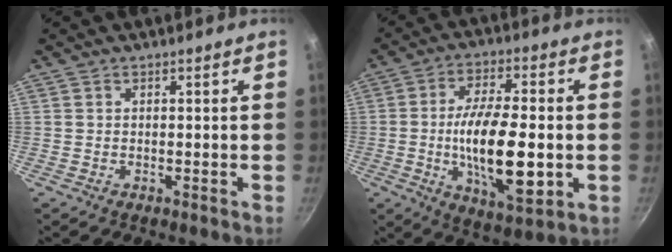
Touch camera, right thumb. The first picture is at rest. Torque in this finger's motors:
{"motor_torque": [0.68, 1.01, 2.07, -0.70, 0.68]}